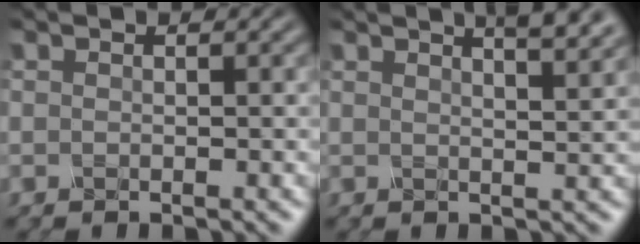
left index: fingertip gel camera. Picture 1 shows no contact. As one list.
[{"total": 5.1, "force": [3.6, 1.5, 3.3], "torque": [-0.018, 0.027, 0.019]}]